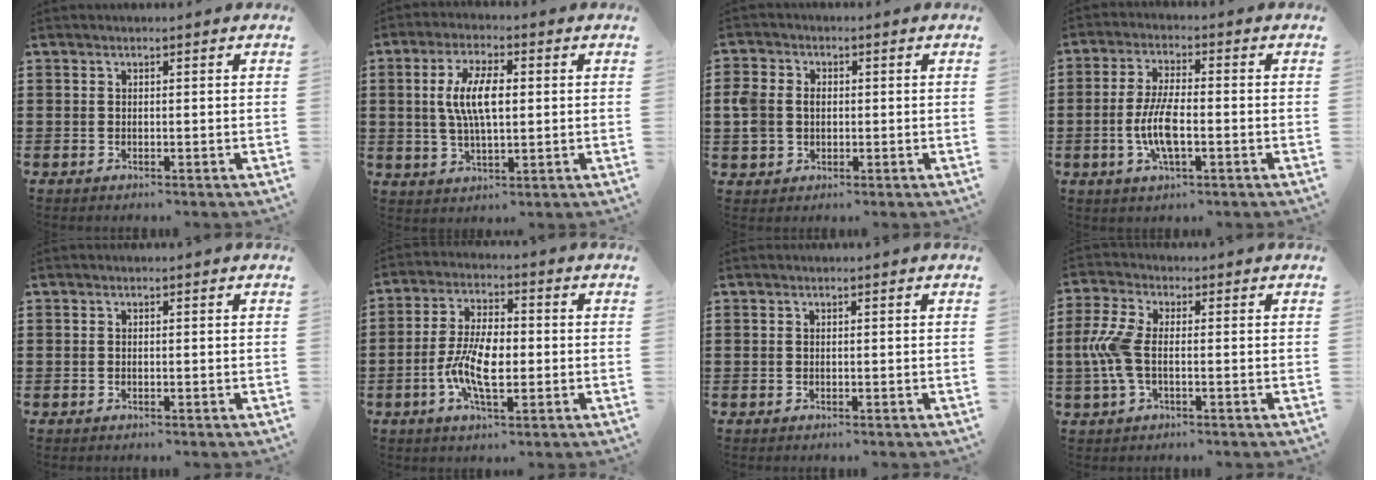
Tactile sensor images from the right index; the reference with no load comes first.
{"total": 7.6, "force": [0.8, 2.8, 7.0], "torque": [-0.149, 0.006, 0.007]}
{"total": 4.0, "force": [-0.1, 3.5, 2.0], "torque": [-0.071, 0.006, -0.012]}
{"total": 7.1, "force": [-1.7, 2.1, 6.6], "torque": [-0.156, -0.014, -0.038]}
{"total": 0.0}
{"total": 8.2, "force": [-1.7, 3.5, 7.2], "torque": [-0.158, -0.001, -0.037]}
{"total": 0.0}
{"total": 6.7, "force": [-0.8, 3.0, 6.0], "torque": [-0.156, -0.009, -0.024]}